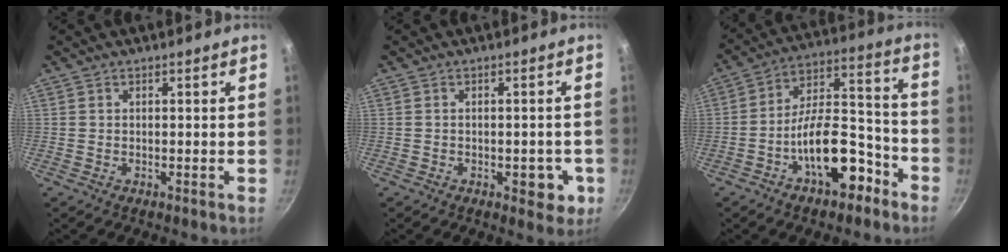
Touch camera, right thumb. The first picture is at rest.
{"total": 5.2, "force": [-1.6, 2.9, 4.0], "torque": [-0.025, 0.008, -0.017]}
{"total": 15.7, "force": [-7.7, 7.4, 11.5], "torque": [-0.139, 0.082, -0.119]}